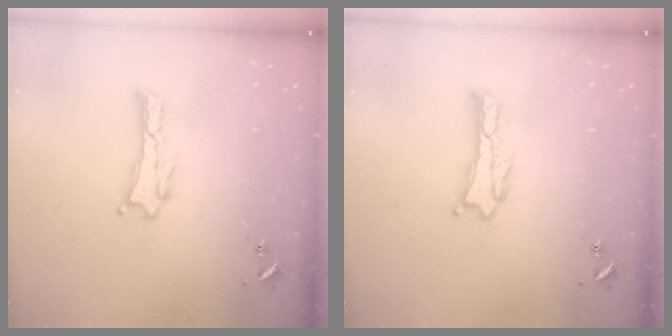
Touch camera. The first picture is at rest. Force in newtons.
{"total": 0.6, "press": 0.5, "slide": 0.2}